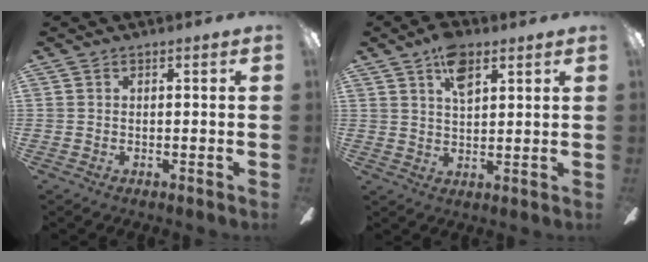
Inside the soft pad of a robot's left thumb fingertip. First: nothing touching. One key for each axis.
{"total": 8.1, "fx": 4.3, "fy": 4.2, "fz": 5.3, "tx": -0.081, "ty": -0.006, "tz": 0.074}